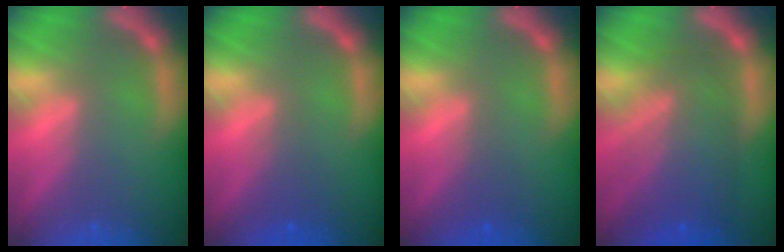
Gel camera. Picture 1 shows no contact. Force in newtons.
{"total": 2.0}
{"total": 1.5}
{"total": 8.6}